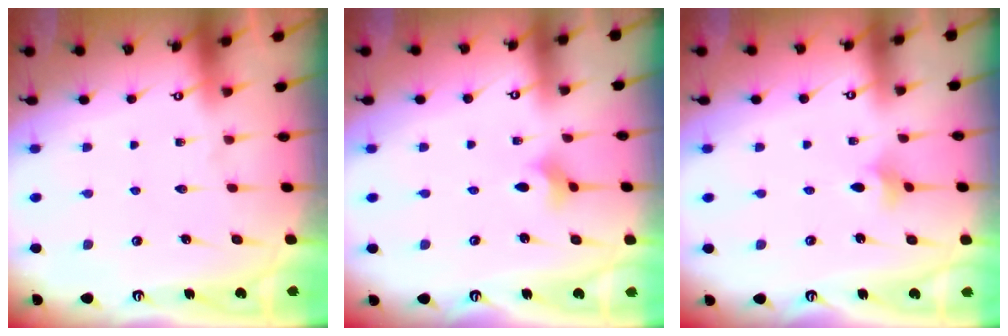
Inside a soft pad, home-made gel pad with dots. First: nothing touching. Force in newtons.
{"total": 2.2, "press": 2.2, "slide": 0.5}
{"total": 2.5, "press": 2.4, "slide": 0.6}